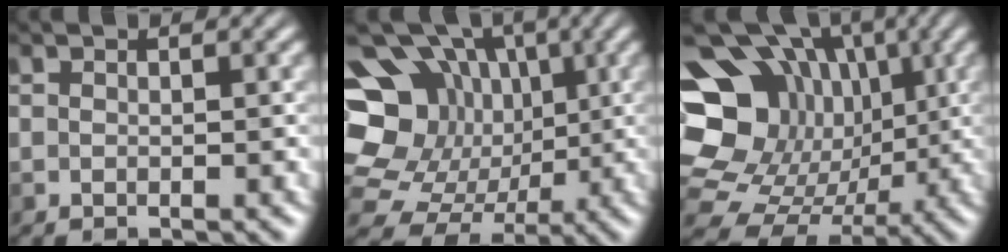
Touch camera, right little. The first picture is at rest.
{"total": 14.2, "force": [2.9, 11.2, 8.4], "torque": [-0.171, 0.030, 0.046]}
{"total": 13.1, "force": [2.0, 10.3, 7.8], "torque": [-0.151, 0.019, 0.052]}